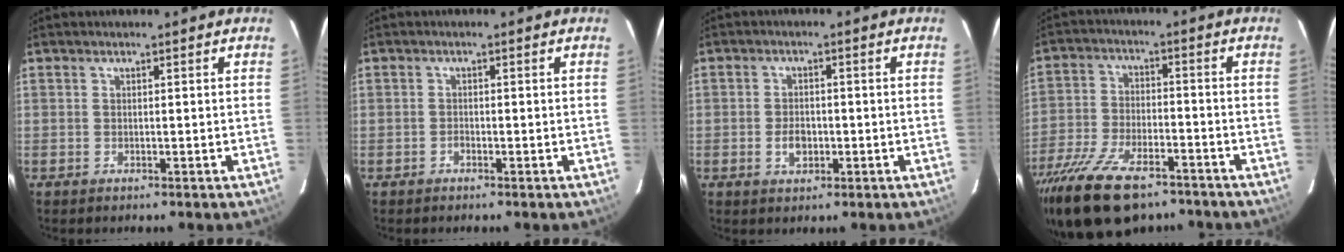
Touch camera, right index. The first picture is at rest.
{"total": 0.7, "force": [-0.6, 0.4, 0.2], "torque": [-0.002, 0.001, -0.013]}
{"total": 3.6, "force": [-1.1, 2.4, 2.5], "torque": [-0.046, 0.000, -0.016]}
{"total": 18.9, "force": [-13.6, 7.9, 10.4], "torque": [-0.229, -0.035, -0.234]}